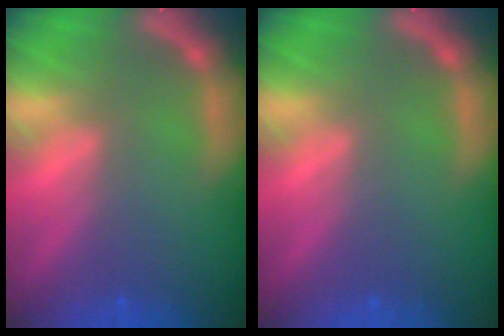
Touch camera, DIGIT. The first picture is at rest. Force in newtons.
{"total": 0.0}